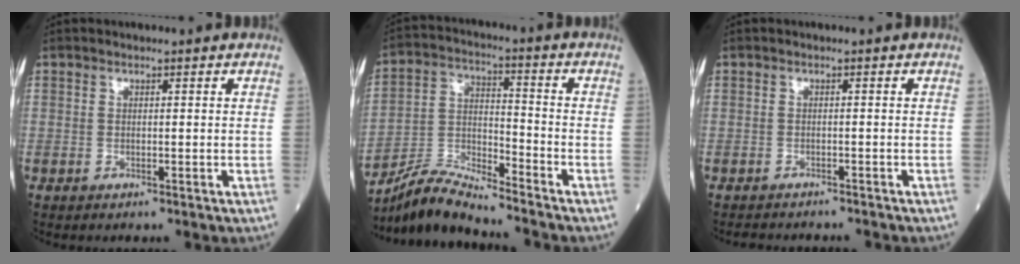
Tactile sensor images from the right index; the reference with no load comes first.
{"total": 9.3, "force": [-9.0, 0.1, 2.4], "torque": [-0.054, 0.004, -0.170]}
{"total": 4.9, "force": [-4.6, 1.0, 1.1], "torque": [-0.011, -0.006, -0.062]}